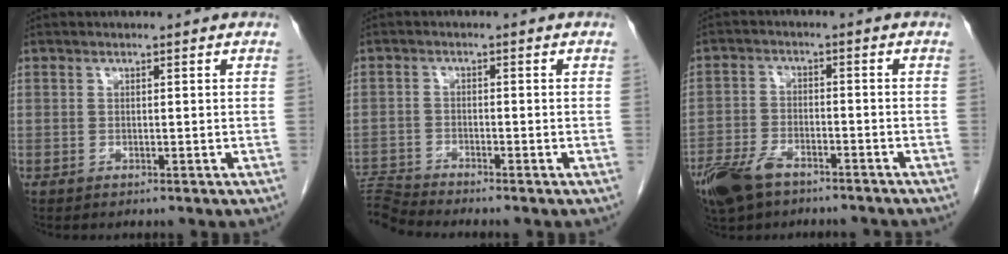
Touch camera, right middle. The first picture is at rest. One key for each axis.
{"total": 5.0, "fx": -4.6, "fy": -1.9, "fz": -0.1, "tx": -0.003, "ty": -0.004, "tz": -0.087}
{"total": 10.0, "fx": -7.5, "fy": 4.2, "fz": 5.2, "tx": -0.109, "ty": -0.006, "tz": -0.127}